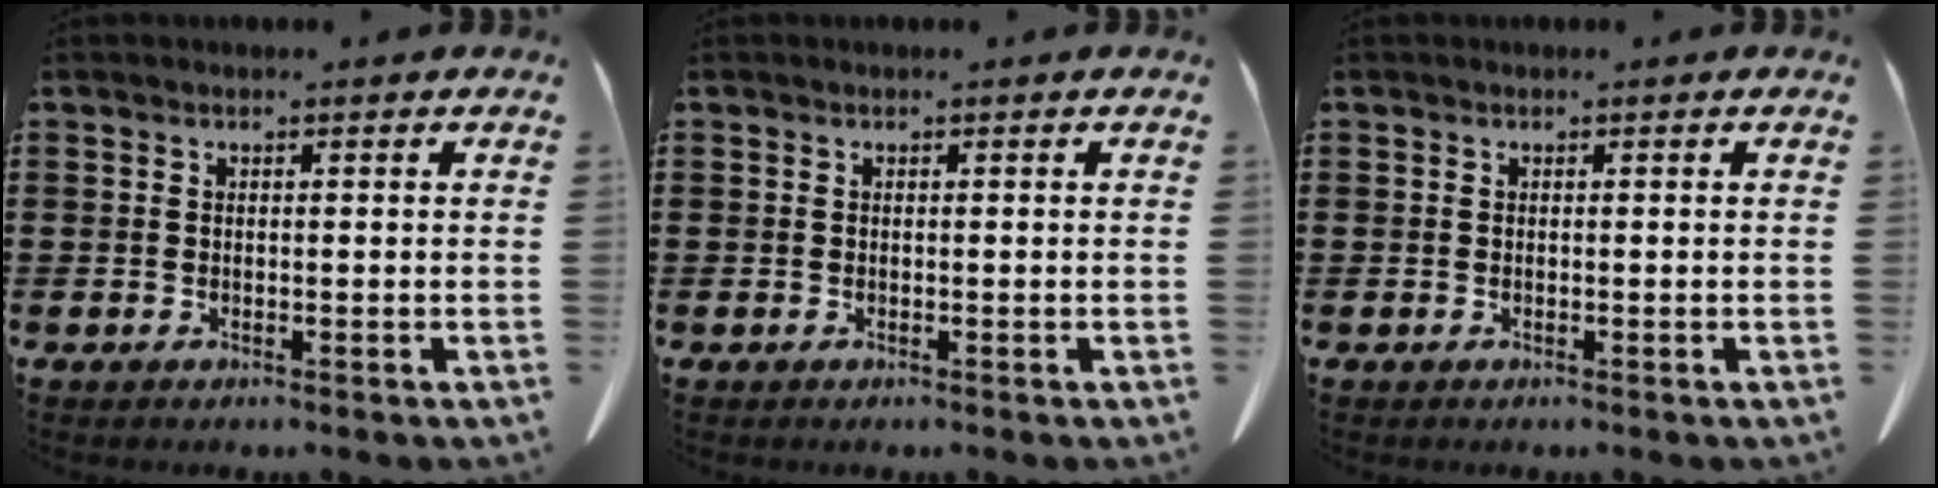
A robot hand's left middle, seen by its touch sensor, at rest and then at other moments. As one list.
[{"total": 0.0}, {"total": 0.0}]